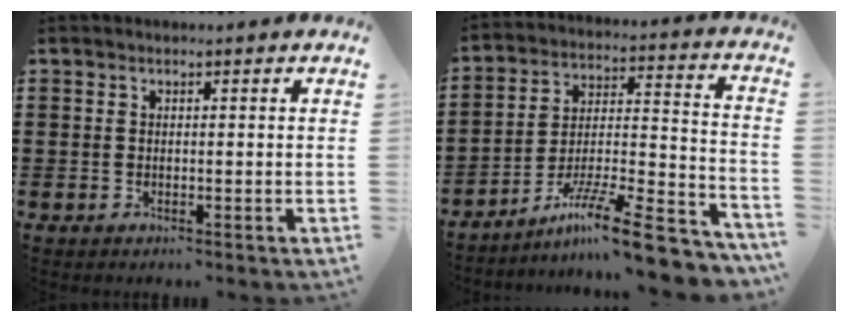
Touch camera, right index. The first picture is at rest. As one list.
[{"total": 12.8, "force": [-9.6, 1.3, 8.3], "torque": [-0.127, 0.021, -0.178]}]